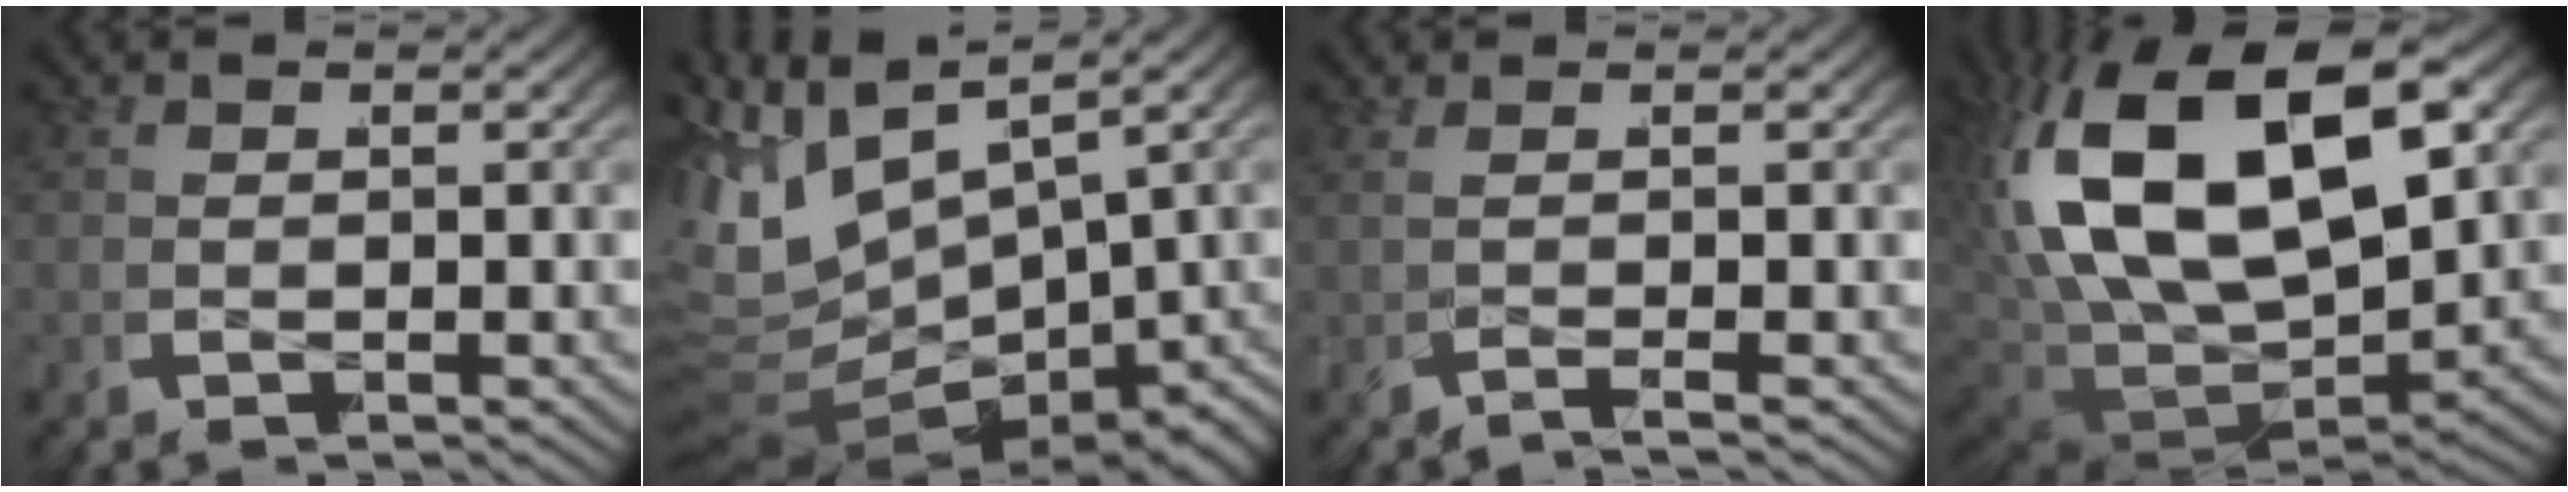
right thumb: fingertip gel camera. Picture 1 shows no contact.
{"total": 14.0, "force": [-0.4, 10.1, 9.8], "torque": [-0.209, -0.016, -0.001]}
{"total": 1.8, "force": [-0.1, -0.8, 1.6], "torque": [-0.029, 0.013, -0.013]}
{"total": 18.5, "force": [1.4, 11.8, 14.2], "torque": [-0.317, -0.027, 0.034]}